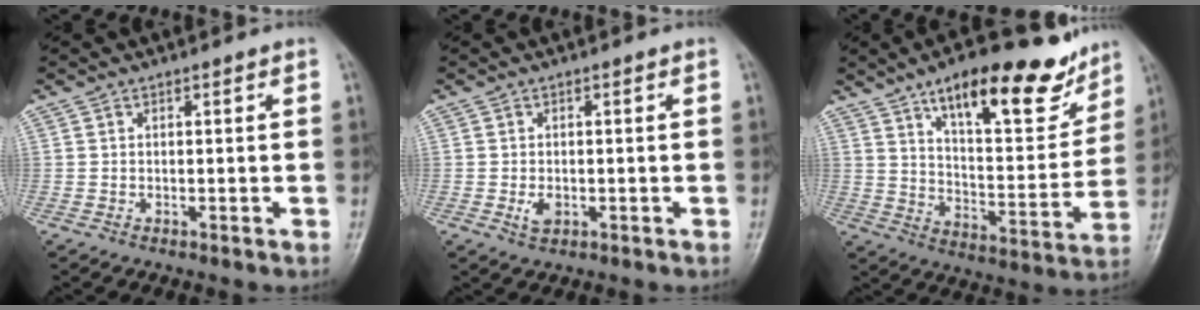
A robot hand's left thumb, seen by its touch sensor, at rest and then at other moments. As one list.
[{"total": 2.3, "force": [-0.5, 1.5, 1.6], "torque": [-0.029, -0.002, -0.007]}, {"total": 21.3, "force": [13.8, 7.5, 14.3], "torque": [-0.164, -0.063, 0.215]}]